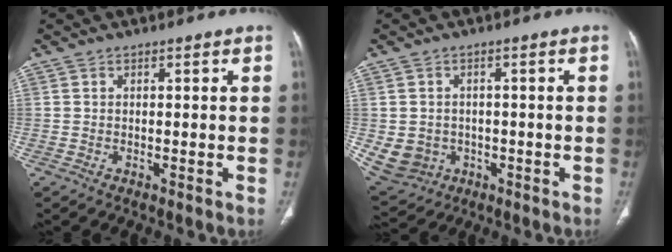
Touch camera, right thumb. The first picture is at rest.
{"total": 8.4, "force": [-1.8, 7.5, 3.2], "torque": [-0.068, 0.012, -0.009]}